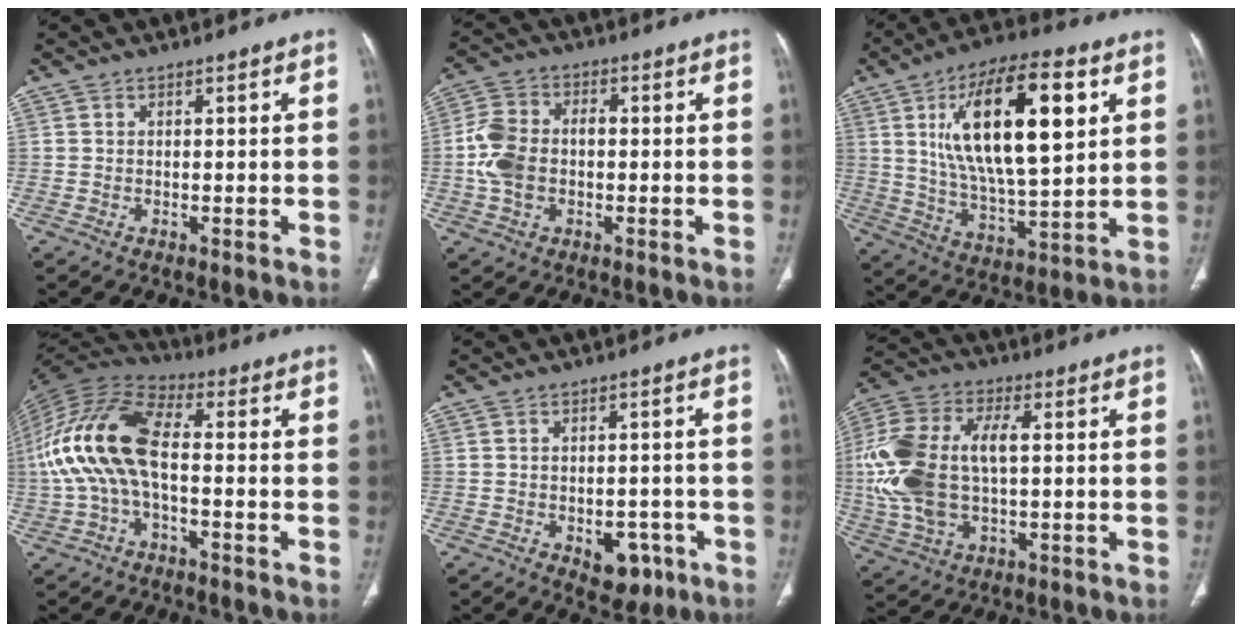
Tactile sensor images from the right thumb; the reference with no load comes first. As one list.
[{"total": 9.0, "force": [-1.0, 6.2, 6.4], "torque": [-0.134, 0.027, -0.025]}, {"total": 22.6, "force": [6.9, 8.6, 19.7], "torque": [-0.319, -0.020, 0.117]}, {"total": 15.7, "force": [-1.2, 7.9, 13.5], "torque": [-0.284, 0.036, -0.031]}, {"total": 6.3, "force": [-2.7, 4.0, 4.0], "torque": [-0.023, 0.012, -0.025]}, {"total": 18.5, "force": [0.8, 10.2, 15.4], "torque": [-0.349, 0.013, 0.020]}]